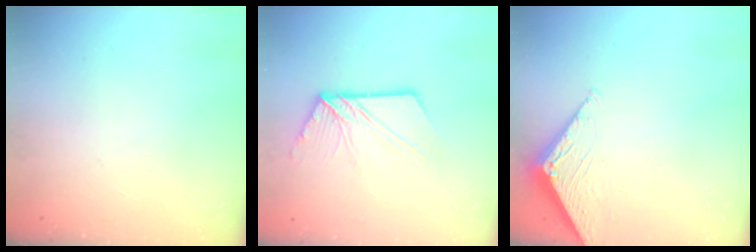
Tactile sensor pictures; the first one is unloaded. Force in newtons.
{"total": 11.5, "press": 11.4, "slide": 1.0}
{"total": 3.1, "press": 3.1, "slide": 0.4}